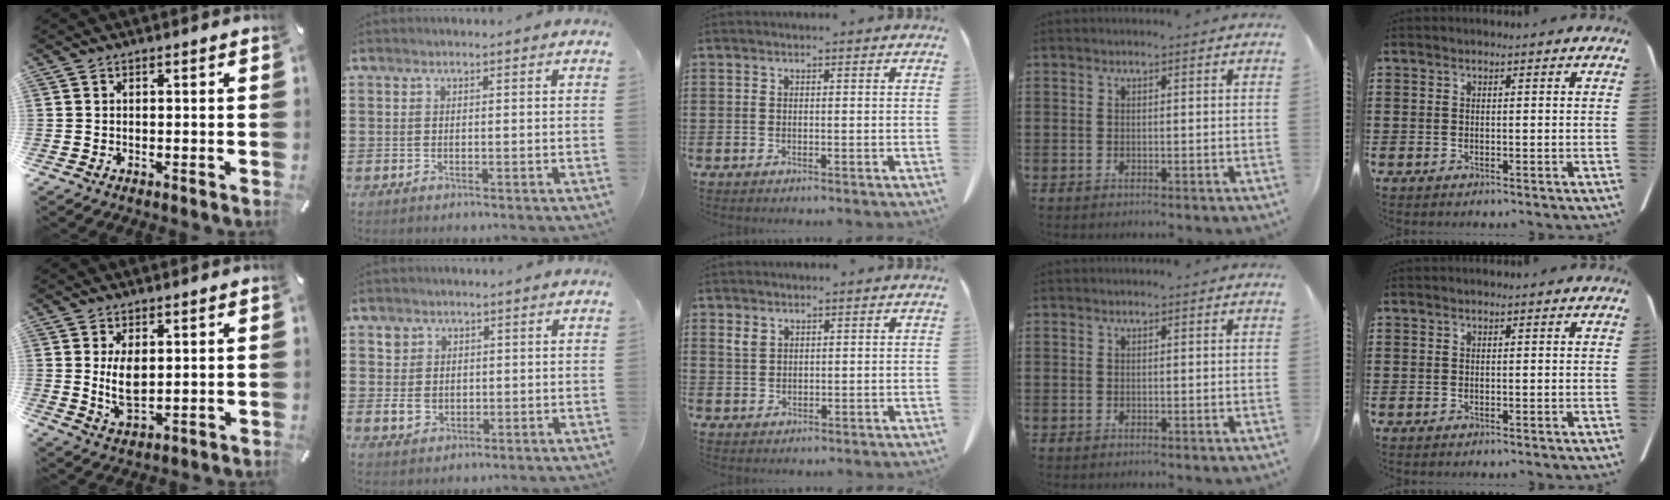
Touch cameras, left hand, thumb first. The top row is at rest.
{"thumb": {"total": 6.7, "force": [1.4, 3.6, 5.5], "torque": [-0.115, -0.012, 0.020]}, "index": {"total": 3.5, "force": [0.4, 3.2, 1.3], "torque": [-0.036, 0.009, 0.007]}, "middle": {"total": 2.0, "force": [1.4, 1.1, 0.8], "torque": [-0.021, 0.001, 0.029]}}